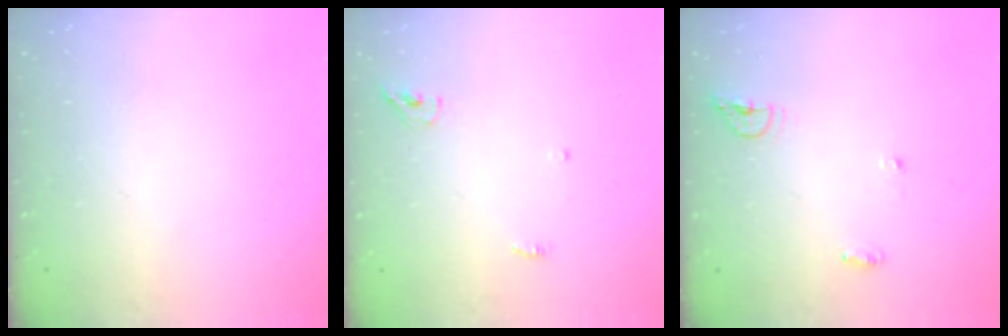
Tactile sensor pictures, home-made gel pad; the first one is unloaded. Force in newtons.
{"total": 3.8, "press": 3.6, "slide": 1.3}
{"total": 5.9, "press": 5.8, "slide": 1.0}